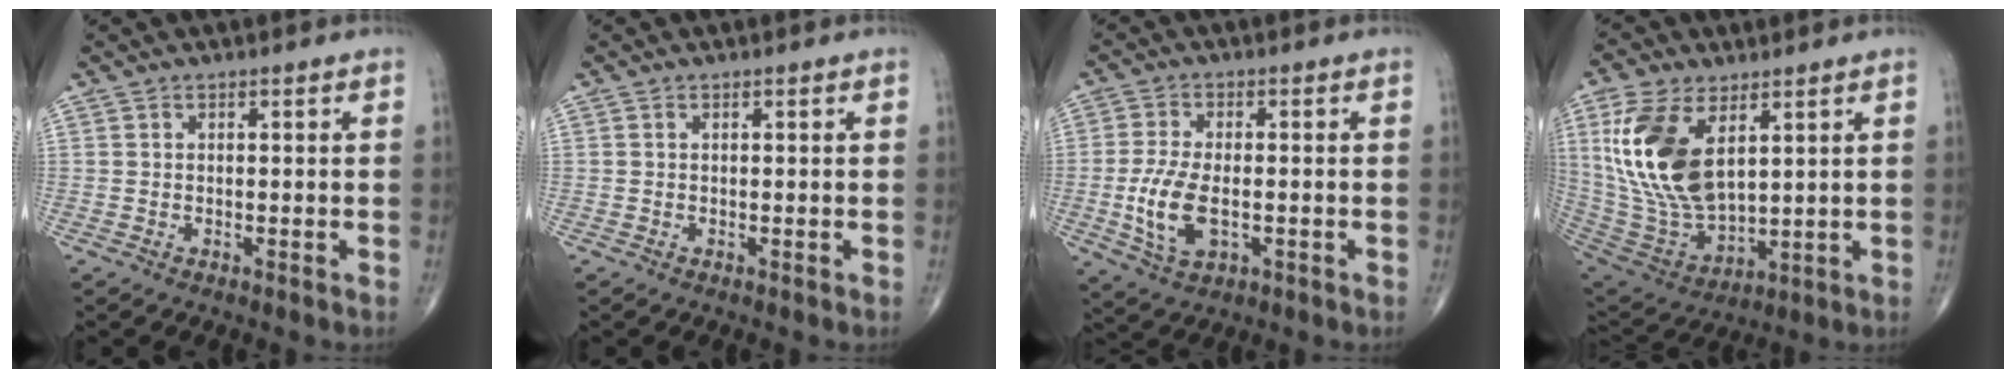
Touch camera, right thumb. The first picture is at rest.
{"total": 0.0}
{"total": 9.1, "force": [-1.8, 4.7, 7.6], "torque": [-0.156, -0.002, -0.030]}
{"total": 18.8, "force": [6.0, 10.1, 14.7], "torque": [-0.290, -0.028, 0.129]}